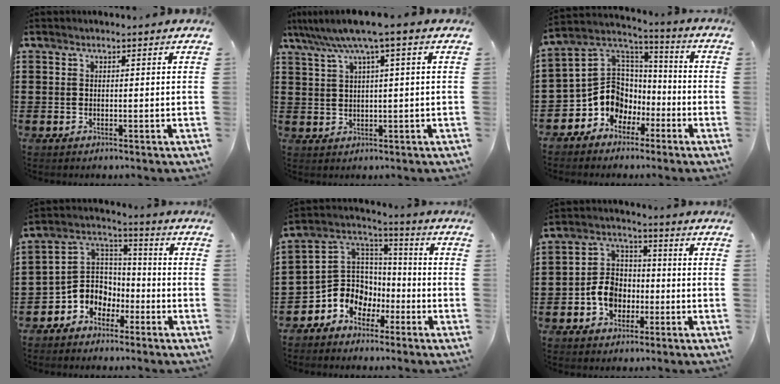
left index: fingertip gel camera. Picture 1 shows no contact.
{"total": 5.1, "force": [2.5, -0.4, 4.5], "torque": [-0.091, -0.009, 0.039]}
{"total": 9.0, "force": [-3.2, 8.1, 2.1], "torque": [-0.085, -0.005, -0.061]}
{"total": 6.3, "force": [-3.4, 5.2, 0.4], "torque": [-0.042, 0.003, -0.074]}
{"total": 7.9, "force": [-3.8, 6.9, 1.0], "torque": [-0.060, 0.000, -0.075]}
{"total": 6.8, "force": [-2.5, 5.5, 3.2], "torque": [-0.084, 0.015, -0.050]}